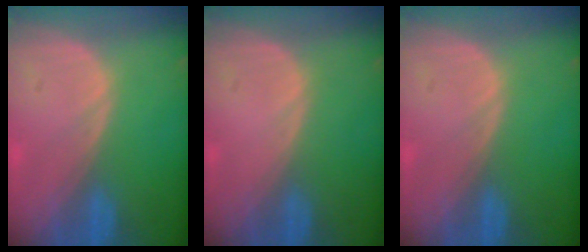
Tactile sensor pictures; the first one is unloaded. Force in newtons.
{"total": 0.0}
{"total": 0.0}